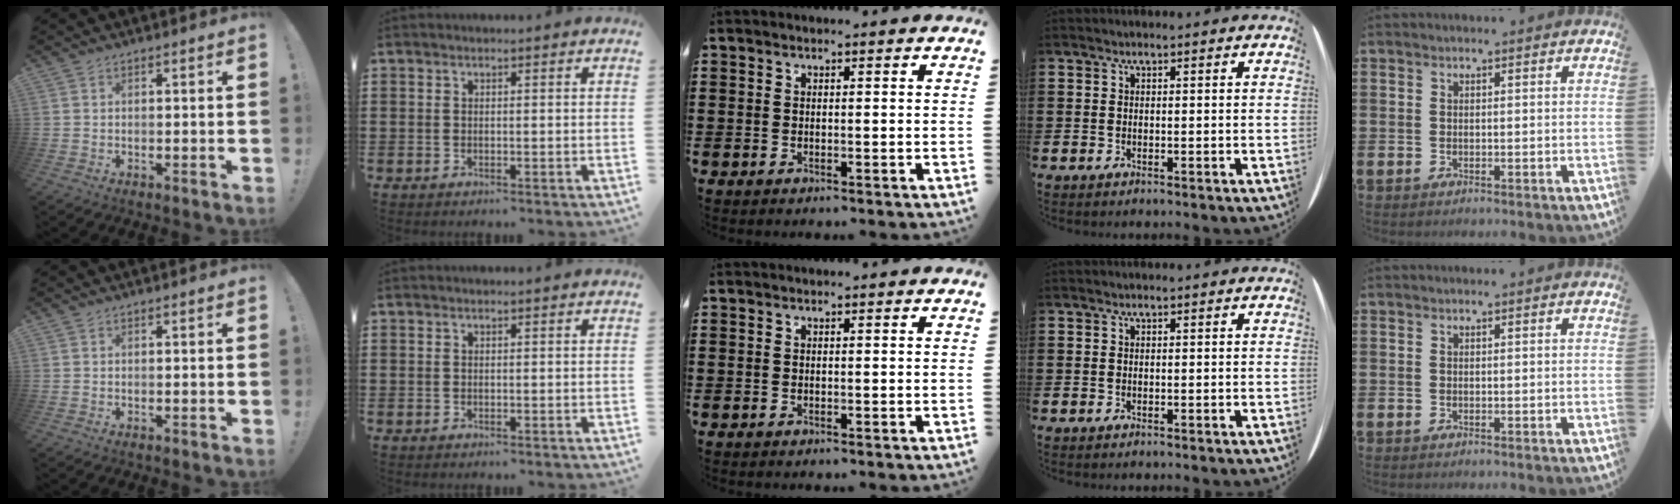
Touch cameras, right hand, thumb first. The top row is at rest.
{}